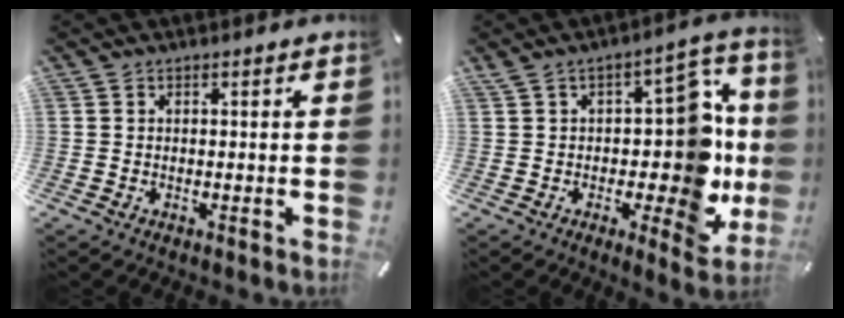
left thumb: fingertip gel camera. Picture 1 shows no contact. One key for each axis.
{"total": 20.5, "fx": -1.0, "fy": 10.7, "fz": 17.5, "tx": -0.205, "ty": 0.005, "tz": -0.011}